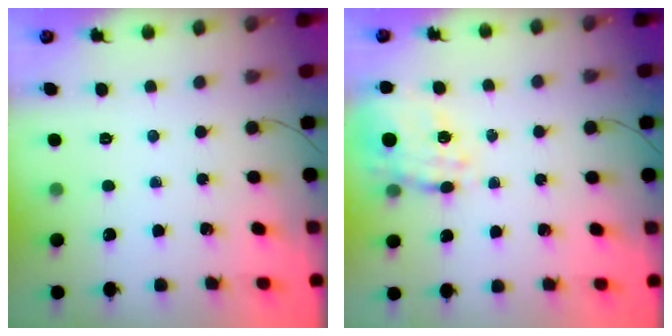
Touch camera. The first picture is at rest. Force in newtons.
{"total": 15.3, "press": 15.0, "slide": 2.9}